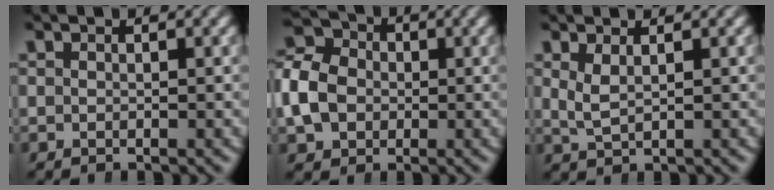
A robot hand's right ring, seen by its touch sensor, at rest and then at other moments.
{"total": 7.4, "force": [0.3, 6.4, 3.7], "torque": [-0.082, -0.002, 0.001]}
{"total": 1.7, "force": [0.5, 1.1, 1.2], "torque": [-0.038, -0.012, 0.021]}